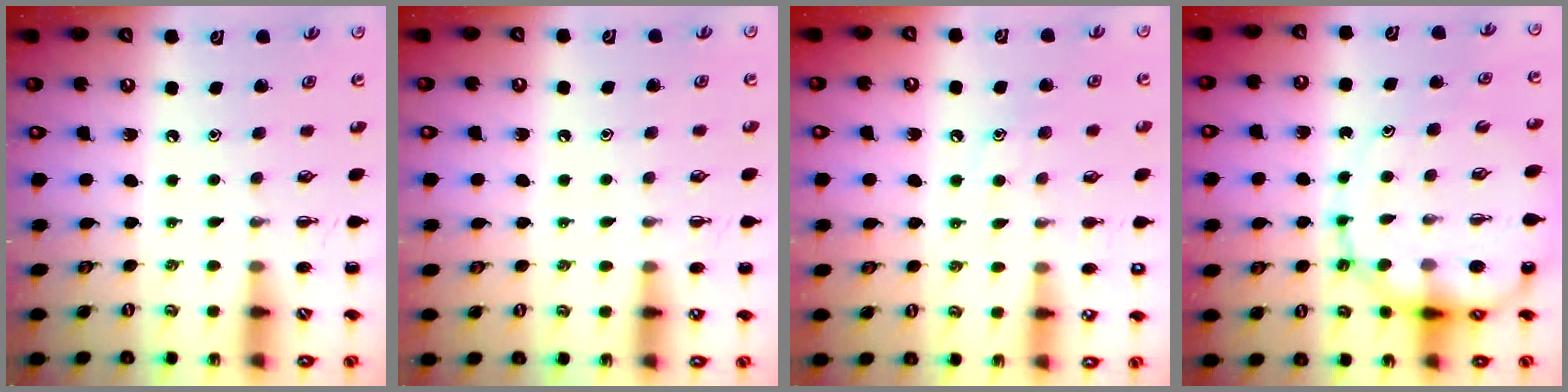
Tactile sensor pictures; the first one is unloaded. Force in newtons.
{"total": 3.7, "press": 3.4, "slide": 1.3}
{"total": 8.5, "press": 8.4, "slide": 1.7}
{"total": 13.7, "press": 13.2, "slide": 3.7}